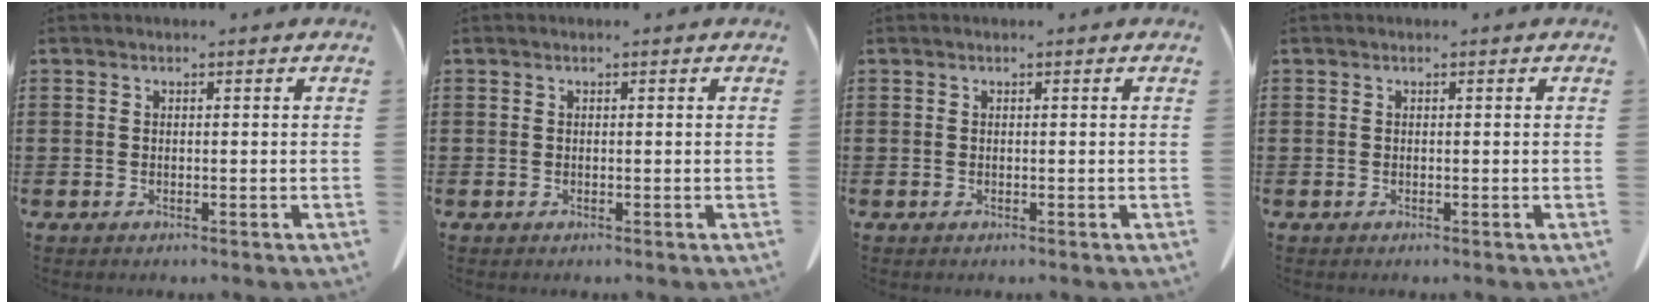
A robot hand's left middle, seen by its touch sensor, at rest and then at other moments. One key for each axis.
{"total": 0.0}
{"total": 0.0}
{"total": 0.0}